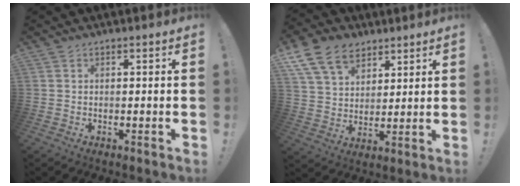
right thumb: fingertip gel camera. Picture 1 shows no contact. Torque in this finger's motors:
{"motor_torque": [0.86, 2.01, 0.17, 0.10, 0.11]}